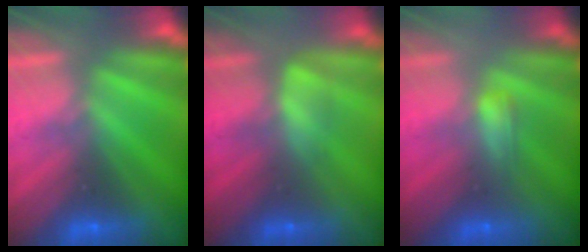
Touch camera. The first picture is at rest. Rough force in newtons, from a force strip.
{"total": 2.5}
{"total": 2.1}